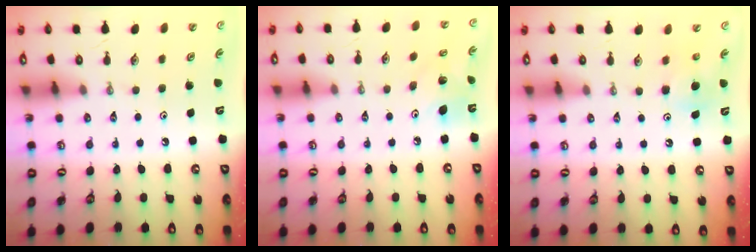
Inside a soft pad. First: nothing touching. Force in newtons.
{"total": 8.3, "press": 8.1, "slide": 2.0}
{"total": 5.2, "press": 5.2, "slide": 0.4}